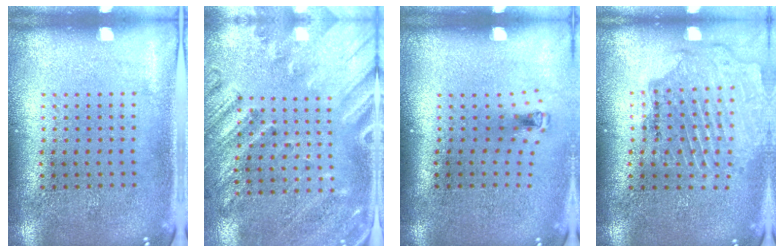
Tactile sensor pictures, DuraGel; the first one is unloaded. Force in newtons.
{"total": 2.4, "press": 2.0, "slide": 1.5}
{"total": 0.6, "press": 0.3, "slide": 0.5}
{"total": 1.6, "press": 1.5, "slide": 0.3}